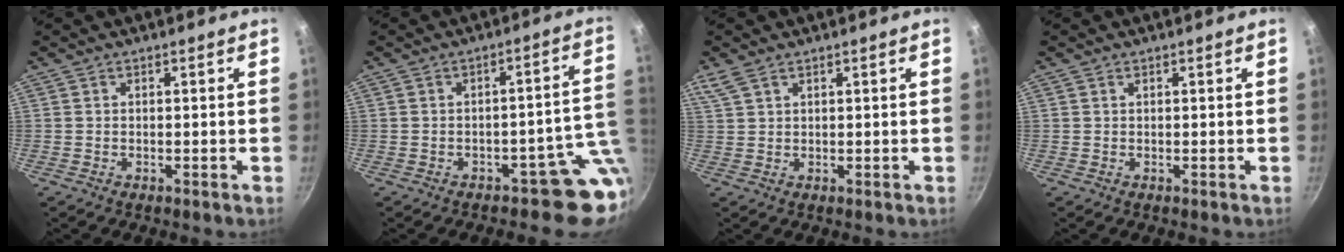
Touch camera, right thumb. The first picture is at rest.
{"total": 7.5, "force": [-1.9, 4.8, 5.4], "torque": [0.011, 0.028, -0.027]}
{"total": 3.0, "force": [2.2, 1.3, 1.7], "torque": [-0.038, 0.000, 0.050]}
{"total": 0.0}